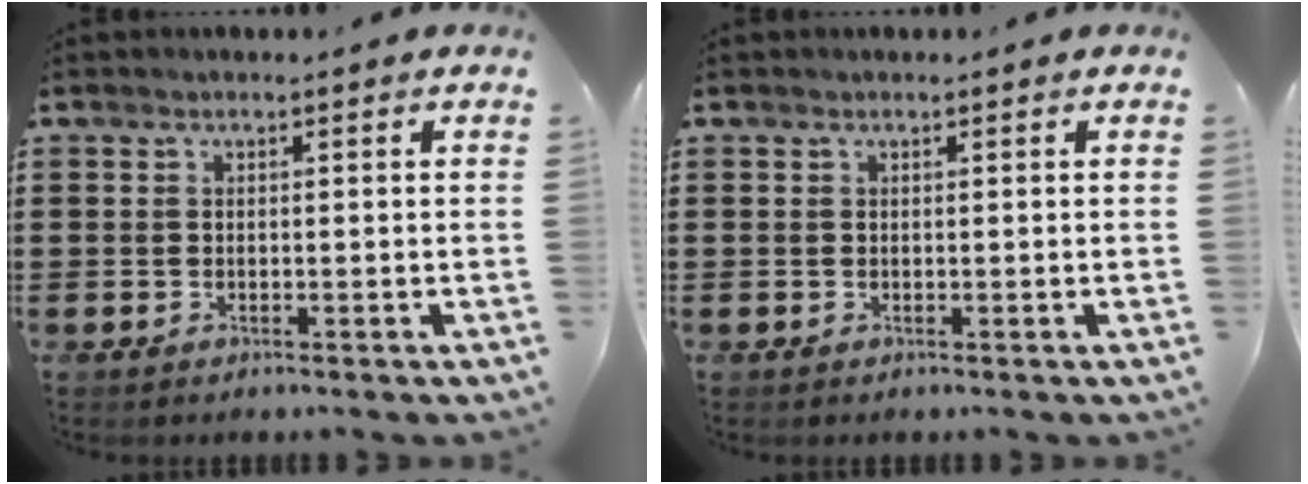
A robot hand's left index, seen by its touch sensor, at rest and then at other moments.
{"total": 0.0}